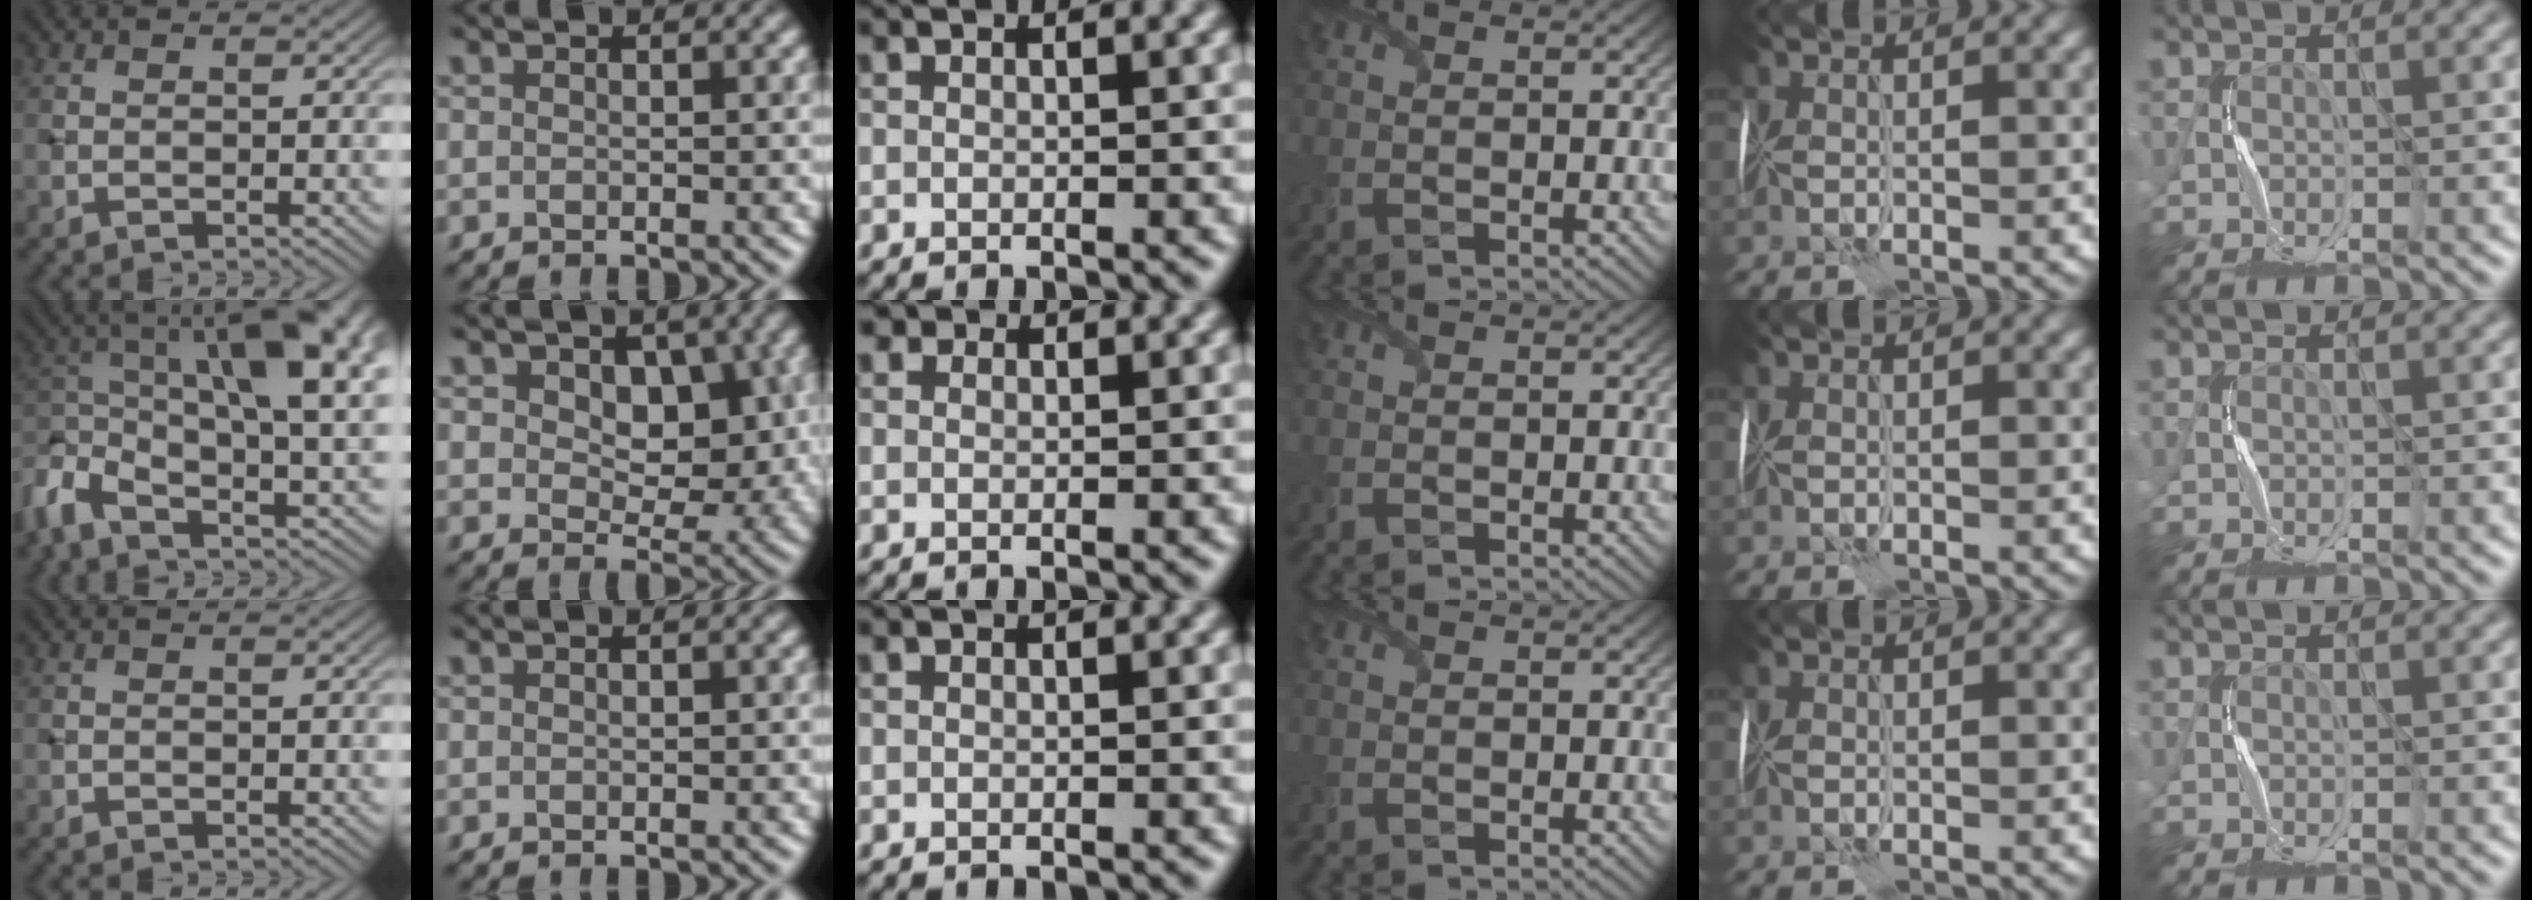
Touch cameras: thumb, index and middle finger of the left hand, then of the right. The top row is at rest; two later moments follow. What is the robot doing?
{"motion": "fold", "object": "wrapping paper"}